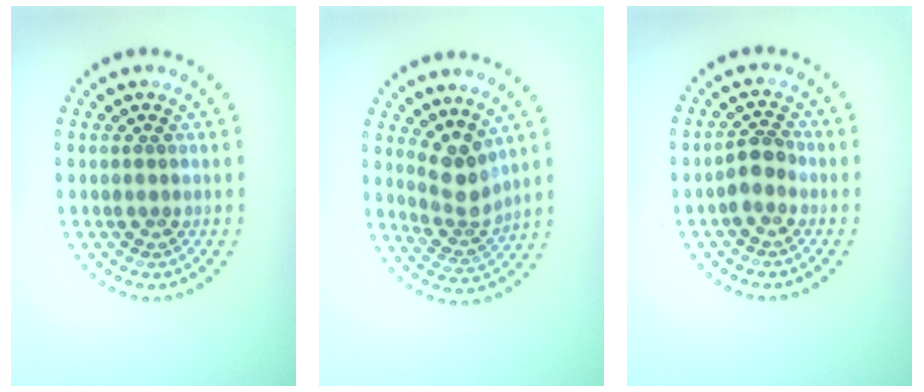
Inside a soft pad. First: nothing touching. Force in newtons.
{"total": 2.9, "press": 2.2, "slide": 1.9}
{"total": 1.8, "press": 1.5, "slide": 1.0}